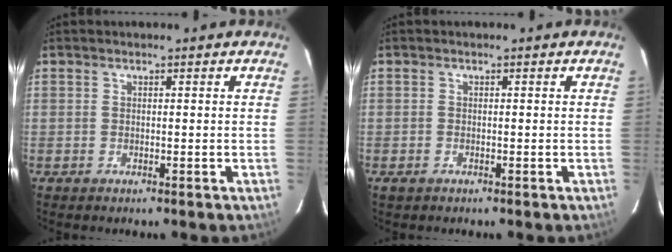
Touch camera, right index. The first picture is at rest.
{"total": 0.9, "force": [-0.6, 0.5, 0.4], "torque": [-0.008, -0.003, -0.012]}